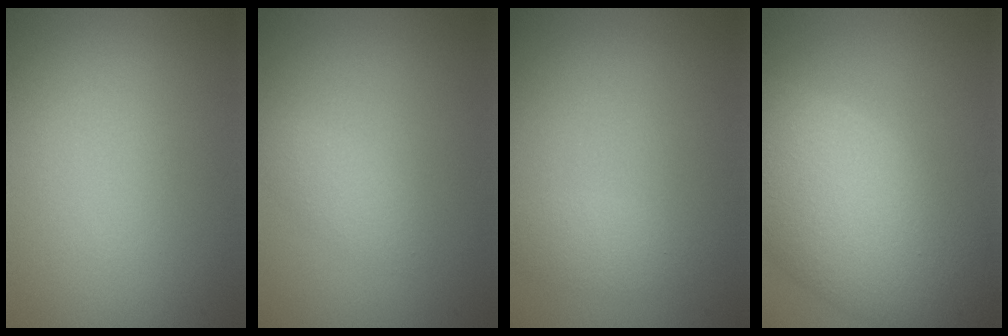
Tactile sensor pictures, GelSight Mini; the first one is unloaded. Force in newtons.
{"total": 1.3, "press": 1.3, "slide": 0.0}
{"total": 1.2, "press": 1.2, "slide": 0.0}
{"total": 10.9, "press": 10.9, "slide": 0.9}